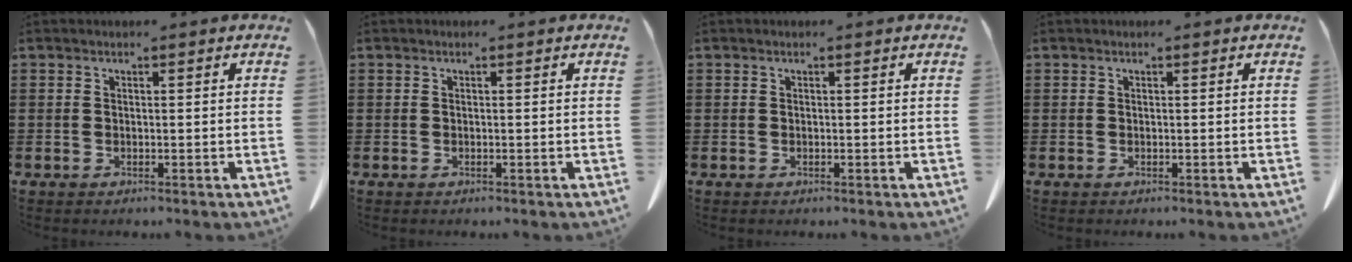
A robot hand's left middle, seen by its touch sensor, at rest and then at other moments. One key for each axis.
{"total": 0.0}
{"total": 0.0}
{"total": 0.0}